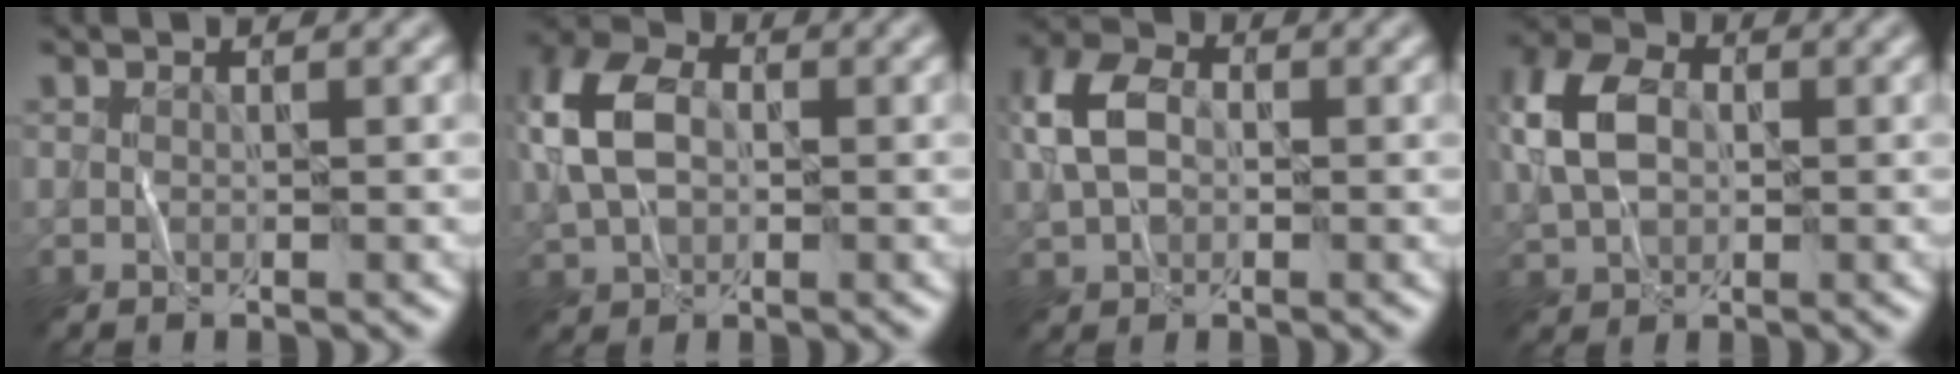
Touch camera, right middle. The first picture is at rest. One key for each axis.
{"total": 7.7, "fx": 0.6, "fy": 5.4, "fz": 5.4, "tx": -0.140, "ty": 0.019, "tz": -0.004}
{"total": 5.9, "fx": 0.5, "fy": 4.3, "fz": 4.0, "tx": -0.106, "ty": 0.016, "tz": -0.001}
{"total": 6.9, "fx": 0.7, "fy": 5.0, "fz": 4.6, "tx": -0.122, "ty": 0.018, "tz": 0.001}